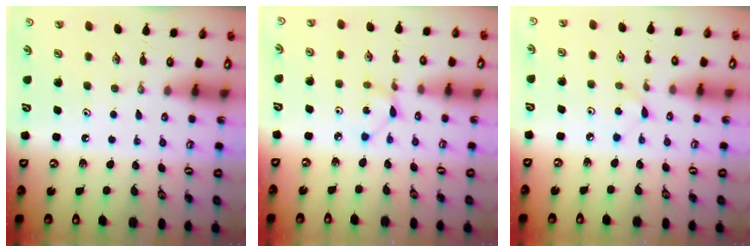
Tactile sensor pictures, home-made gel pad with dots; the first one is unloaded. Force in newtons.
{"total": 2.3, "press": 2.2, "slide": 0.3}
{"total": 3.0, "press": 3.0, "slide": 0.4}